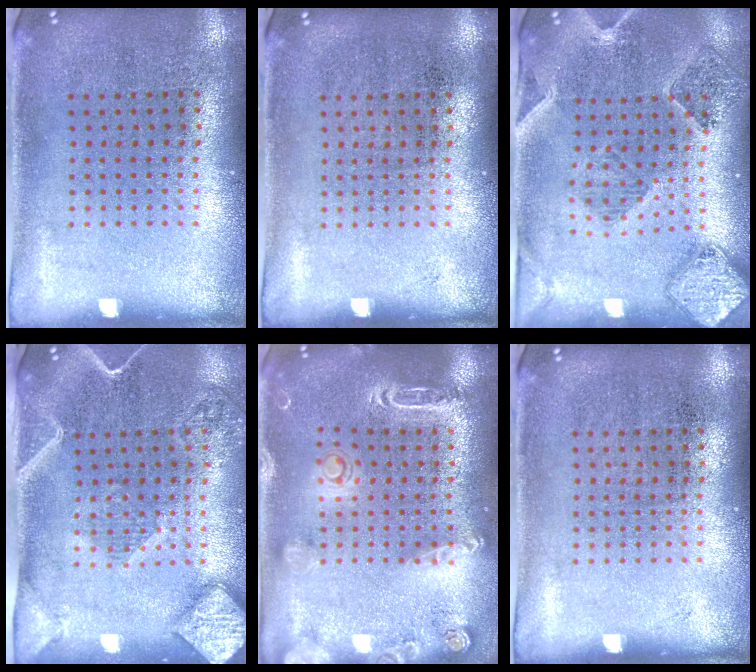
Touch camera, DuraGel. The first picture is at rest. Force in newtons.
{"total": 0.0}
{"total": 1.5, "press": 1.5, "slide": 0.2}
{"total": 2.6, "press": 2.1, "slide": 1.5}
{"total": 2.0, "press": 1.9, "slide": 0.5}
{"total": 0.0}